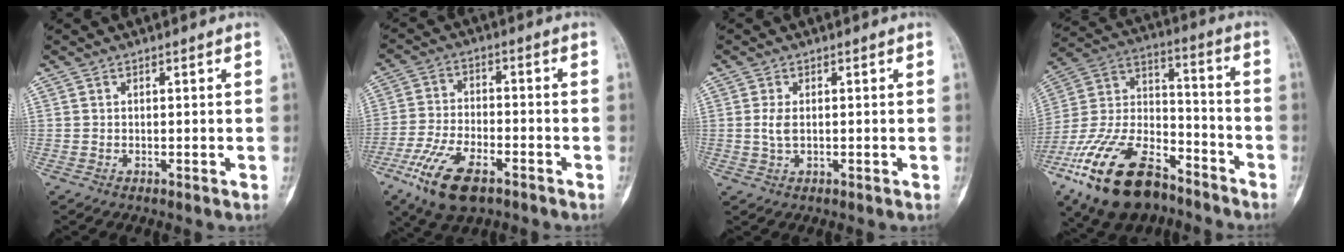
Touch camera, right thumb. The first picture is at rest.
{"total": 12.7, "force": [-7.1, 5.6, 9.0], "torque": [-0.178, 0.012, -0.130]}
{"total": 1.0, "force": [0.3, 0.6, 0.7], "torque": [-0.006, -0.001, 0.008]}
{"total": 23.9, "force": [-14.9, 11.8, 14.5], "torque": [-0.307, 0.064, -0.271]}